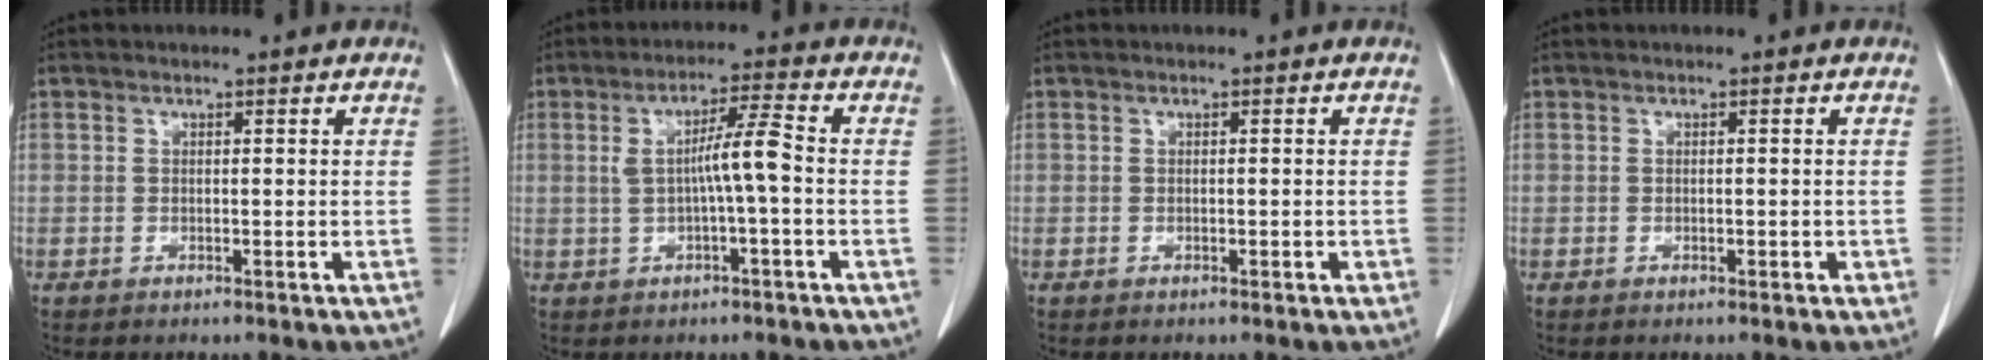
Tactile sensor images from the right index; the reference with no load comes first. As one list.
[{"total": 6.0, "force": [-0.2, -0.1, 6.0], "torque": [-0.103, 0.013, -0.002]}, {"total": 0.6, "force": [-0.2, 0.3, 0.6], "torque": [-0.012, 0.000, -0.001]}, {"total": 0.9, "force": [-0.2, 0.4, 0.7], "torque": [-0.012, 0.001, -0.002]}]